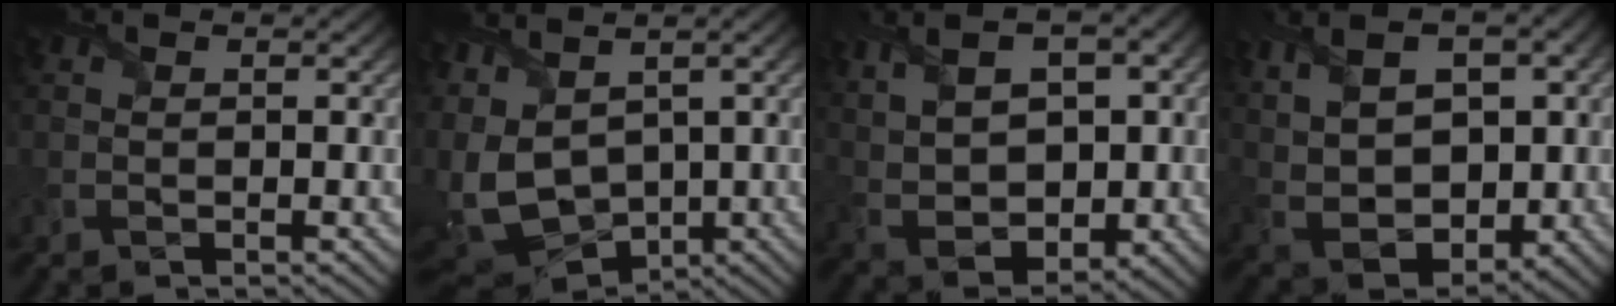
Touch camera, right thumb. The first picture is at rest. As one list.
[{"total": 13.1, "force": [0.0, 8.4, 10.1], "torque": [-0.283, -0.017, 0.027]}, {"total": 11.4, "force": [2.4, 7.0, 8.6], "torque": [-0.188, 0.006, 0.054]}, {"total": 12.8, "force": [2.4, 8.1, 9.6], "torque": [-0.195, 0.010, 0.052]}]